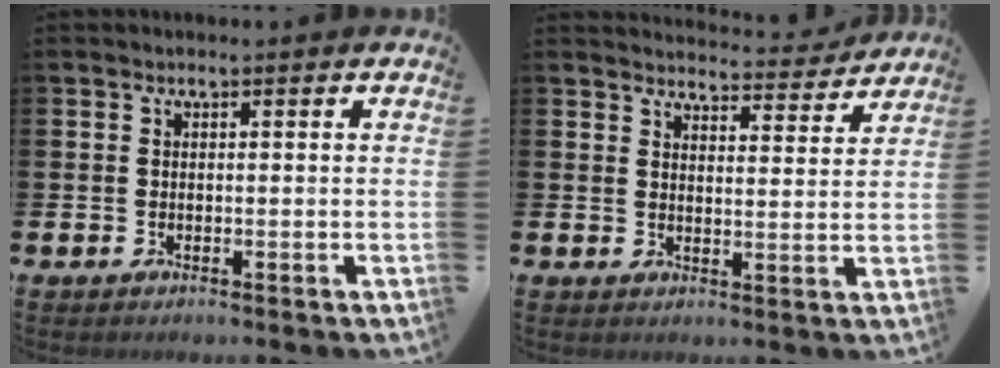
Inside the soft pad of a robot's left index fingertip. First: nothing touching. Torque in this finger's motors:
{"motor_torque": [0.79, -1.35, 0.09, 0.03]}